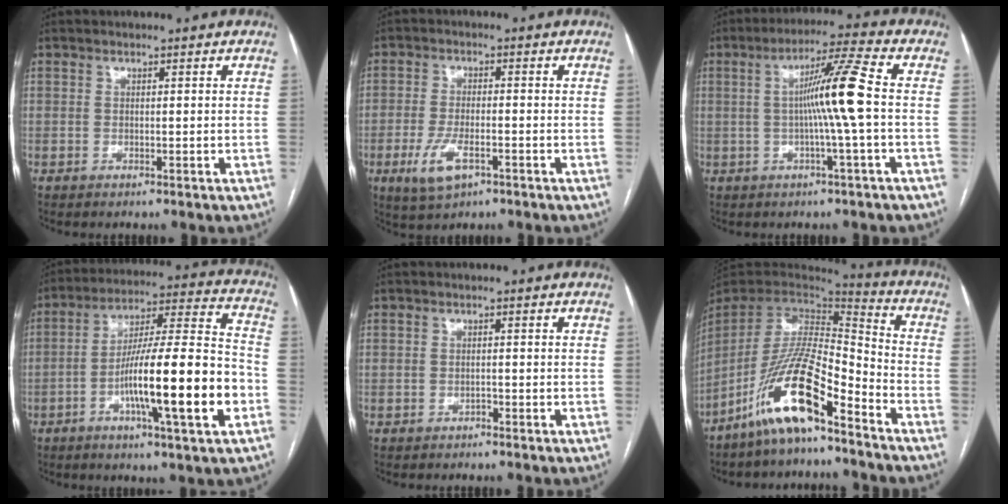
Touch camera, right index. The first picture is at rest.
{"total": 6.1, "force": [-2.8, 2.5, 4.8], "torque": [-0.102, -0.008, -0.046]}
{"total": 9.4, "force": [-0.1, -1.5, 9.2], "torque": [-0.160, 0.009, -0.001]}
{"total": 18.8, "force": [-5.7, 1.1, 17.9], "torque": [-0.290, 0.004, -0.090]}
{"total": 0.6, "force": [-0.4, 0.4, 0.1], "torque": [-0.003, 0.002, -0.009]}
{"total": 15.6, "force": [-10.1, 2.8, 11.5], "torque": [-0.230, 0.000, -0.188]}